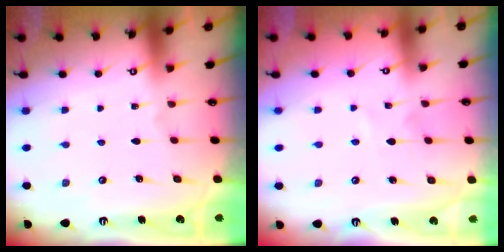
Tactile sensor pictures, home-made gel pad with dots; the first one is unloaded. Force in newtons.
{"total": 2.2, "press": 2.2, "slide": 0.2}